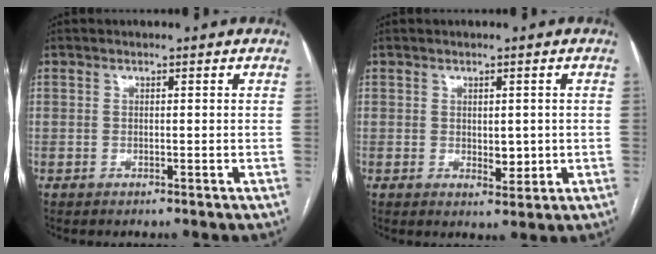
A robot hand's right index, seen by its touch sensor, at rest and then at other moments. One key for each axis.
{"total": 3.2, "fx": -0.1, "fy": 1.7, "fz": 2.8, "tx": -0.038, "ty": -0.005, "tz": 0.007}